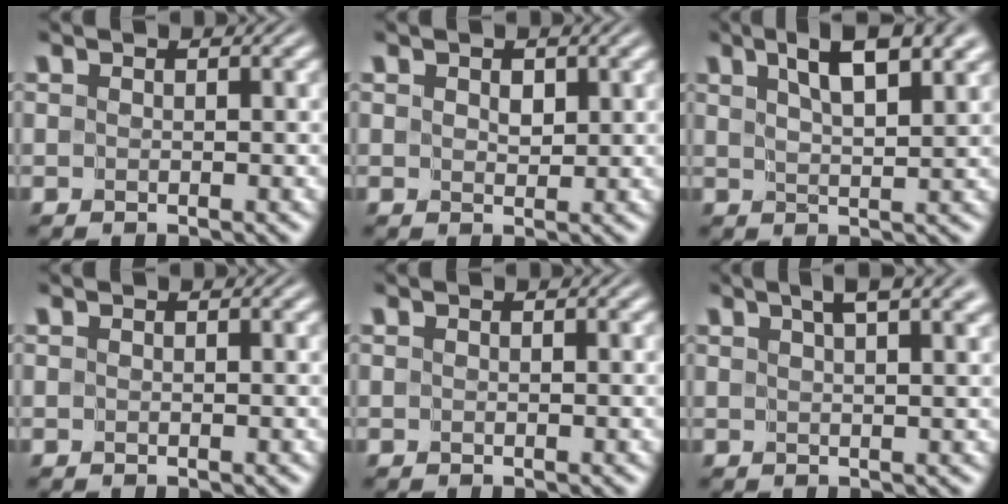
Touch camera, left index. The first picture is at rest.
{"total": 1.1, "force": [0.6, 0.6, 0.7], "torque": [-0.008, -0.003, 0.013]}
{"total": 7.0, "force": [4.3, 2.0, 5.1], "torque": [-0.072, 0.017, 0.062]}
{"total": 0.0}
{"total": 0.0}
{"total": 6.1, "force": [4.0, 2.1, 4.2], "torque": [-0.031, 0.024, 0.030]}